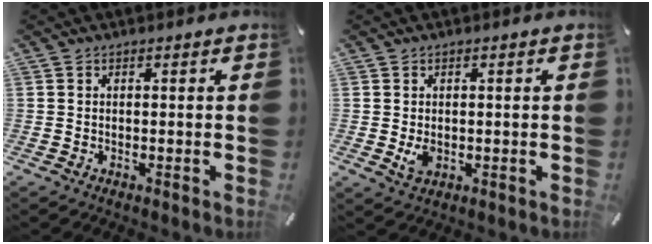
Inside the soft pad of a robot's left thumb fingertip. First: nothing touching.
{"total": 3.2, "force": [-0.2, 2.5, 2.0], "torque": [-0.040, -0.005, -0.007]}